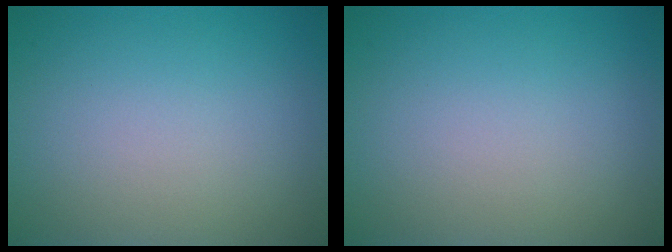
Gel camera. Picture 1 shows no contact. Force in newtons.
{"total": 0.0}